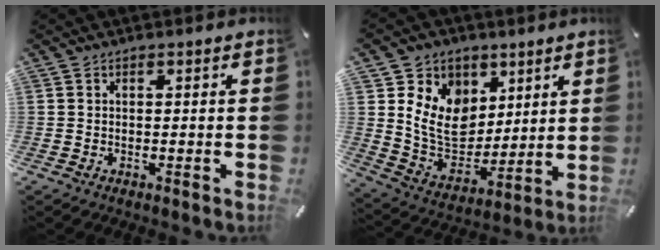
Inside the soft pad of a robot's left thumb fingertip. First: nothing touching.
{"total": 12.7, "force": [4.1, 10.9, 5.1], "torque": [-0.102, -0.025, 0.086]}